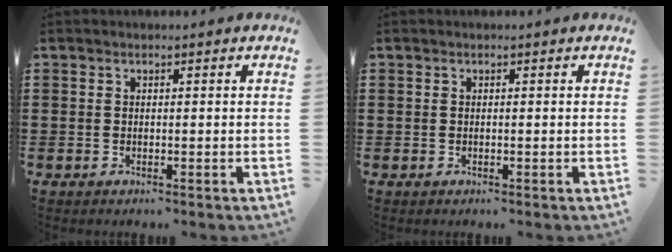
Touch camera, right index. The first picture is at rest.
{"total": 0.0}